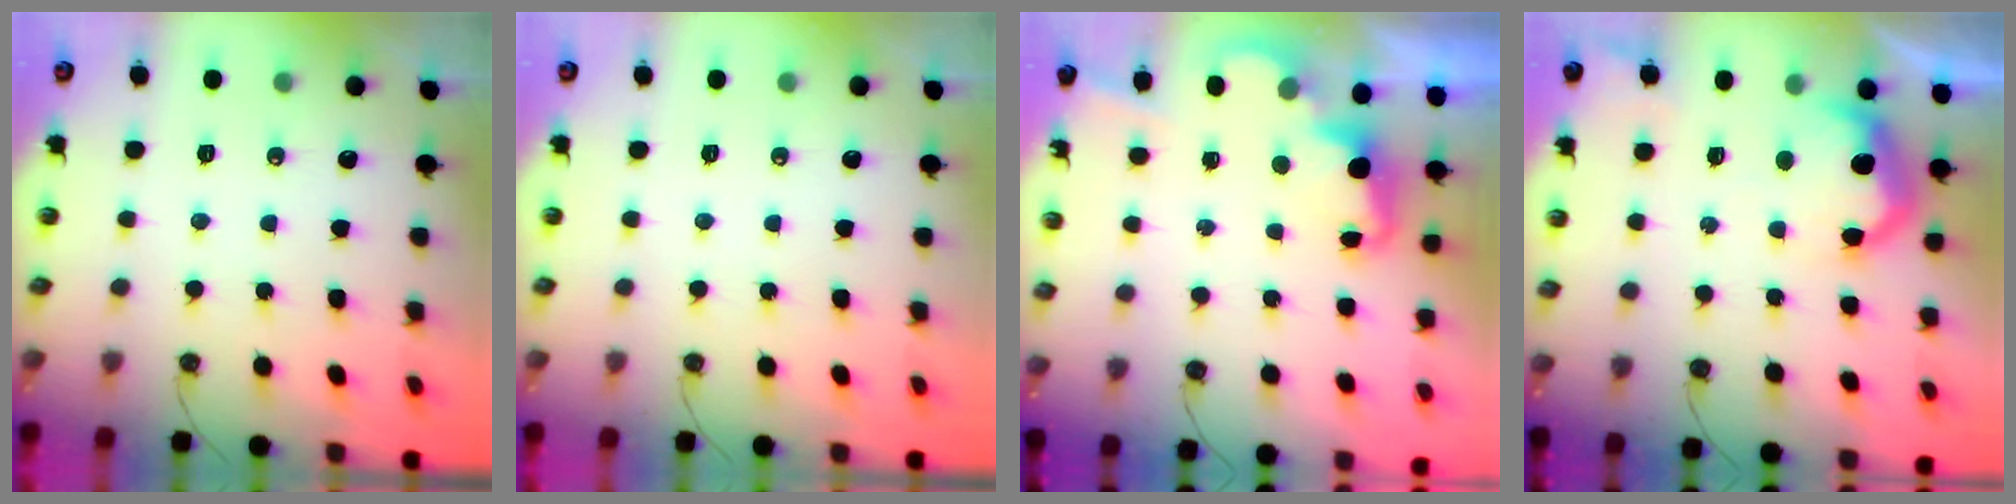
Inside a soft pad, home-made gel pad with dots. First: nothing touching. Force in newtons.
{"total": 0.0}
{"total": 2.4, "press": 2.3, "slide": 0.5}
{"total": 12.6, "press": 12.5, "slide": 0.9}